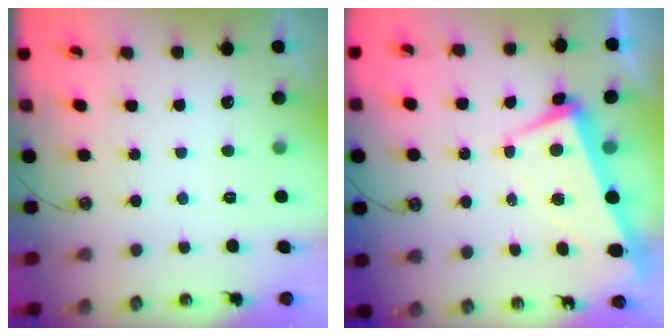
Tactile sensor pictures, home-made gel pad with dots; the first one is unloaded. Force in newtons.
{"total": 0.9, "press": 0.4, "slide": 0.8}